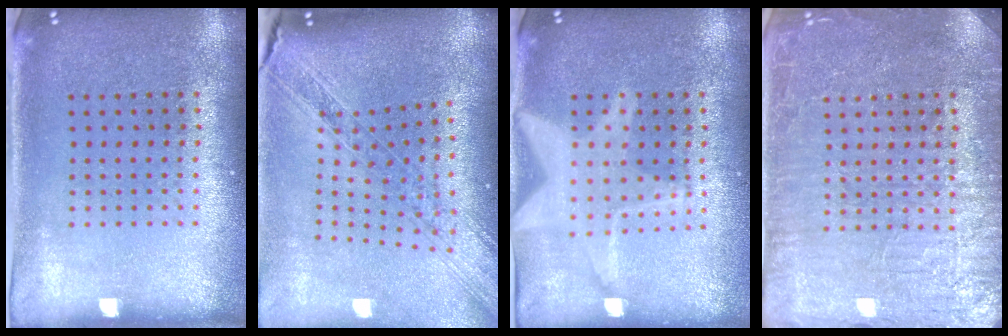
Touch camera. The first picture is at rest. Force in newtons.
{"total": 1.9, "press": 1.7, "slide": 0.9}
{"total": 3.0, "press": 3.0, "slide": 0.4}
{"total": 4.0, "press": 4.0, "slide": 0.5}